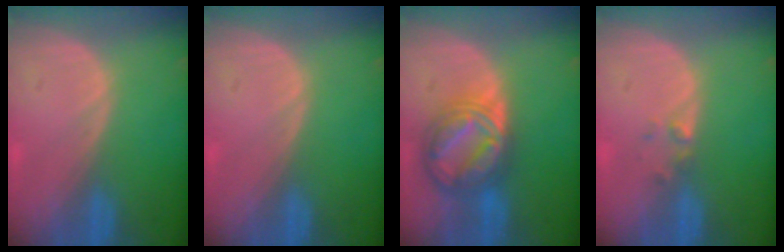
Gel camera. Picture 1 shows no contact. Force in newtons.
{"total": 0.0}
{"total": 8.8, "press": 8.8, "slide": 0.6}
{"total": 1.4, "press": 1.2, "slide": 0.7}